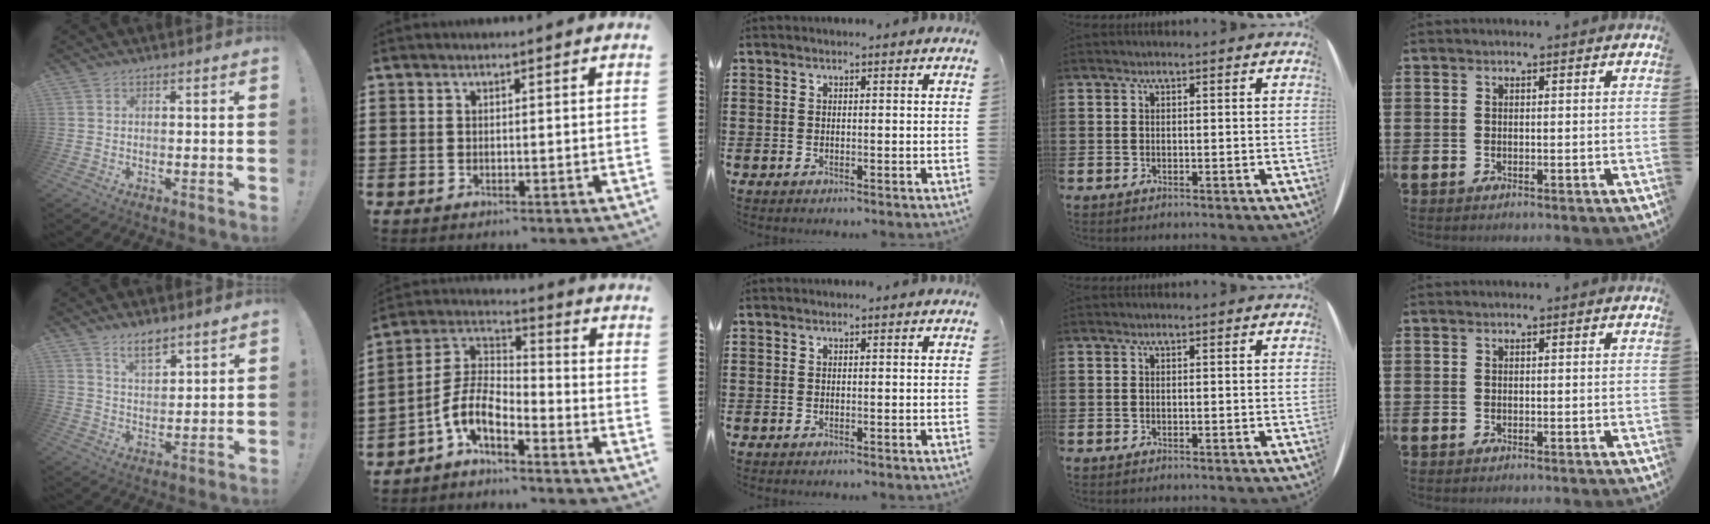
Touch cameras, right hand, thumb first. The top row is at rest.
{"thumb": {"total": 6.6, "force": [5.6, 1.9, 2.9], "torque": [-0.048, -0.038, 0.101]}, "index": {"total": 6.7, "force": [-4.4, 2.4, 4.4], "torque": [-0.126, -0.021, -0.097]}}